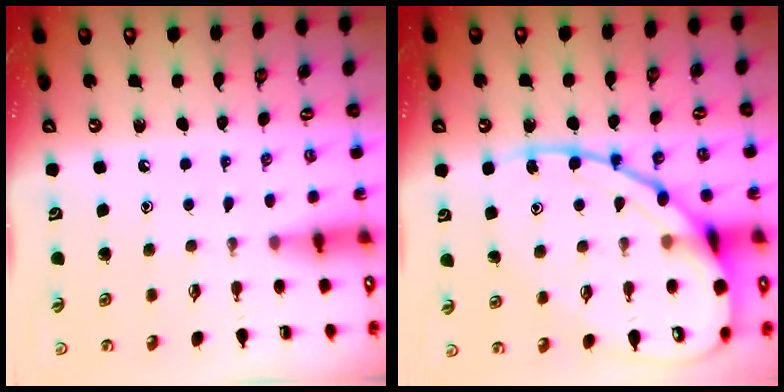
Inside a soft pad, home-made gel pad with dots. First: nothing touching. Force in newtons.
{"total": 19.1, "press": 19.0, "slide": 1.7}